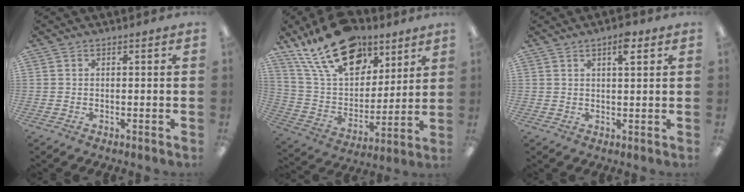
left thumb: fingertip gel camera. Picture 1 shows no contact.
{"total": 22.3, "force": [14.4, 12.2, 11.9], "torque": [-0.214, -0.065, 0.263]}
{"total": 4.3, "force": [2.6, 1.2, 3.3], "torque": [-0.047, -0.005, 0.038]}